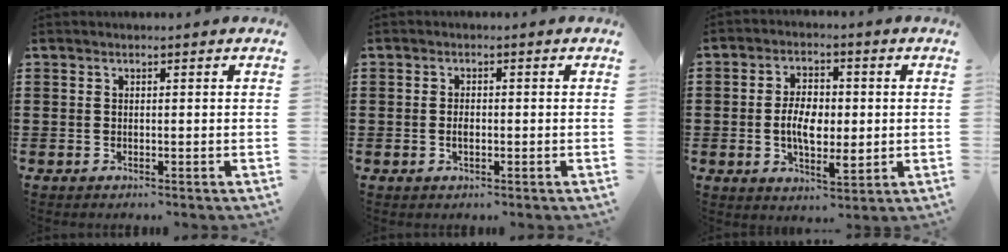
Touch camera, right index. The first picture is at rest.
{"total": 1.5, "force": [-0.3, 0.7, 1.3], "torque": [-0.025, 0.003, -0.007]}
{"total": 6.5, "force": [-0.4, 3.4, 5.5], "torque": [-0.095, 0.008, -0.010]}